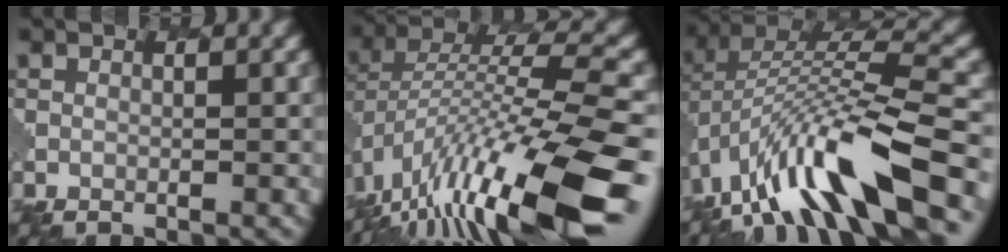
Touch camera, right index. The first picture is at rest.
{"total": 14.9, "force": [-7.7, 3.5, 12.2], "torque": [-0.227, 0.021, -0.134]}
{"total": 11.7, "force": [-5.3, 3.9, 9.7], "torque": [-0.170, 0.021, -0.093]}